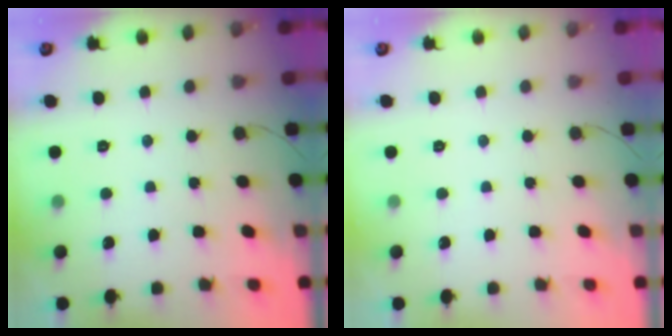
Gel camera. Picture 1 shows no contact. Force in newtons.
{"total": 0.0}